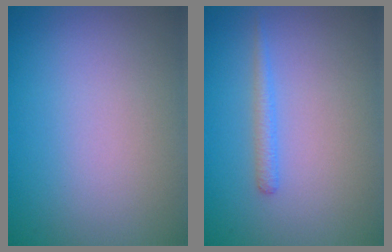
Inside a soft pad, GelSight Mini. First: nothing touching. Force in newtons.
{"total": 1.3, "press": 1.3, "slide": 0.0}